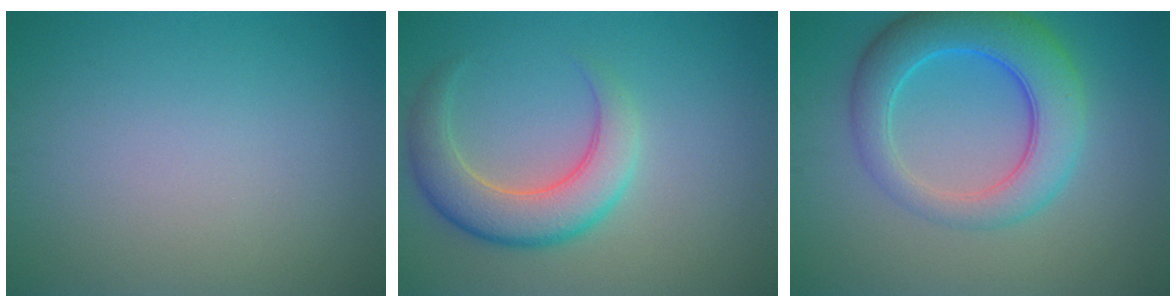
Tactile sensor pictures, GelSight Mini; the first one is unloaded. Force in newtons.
{"total": 5.5, "press": 5.5, "slide": 0.4}
{"total": 7.1, "press": 7.1, "slide": 0.1}